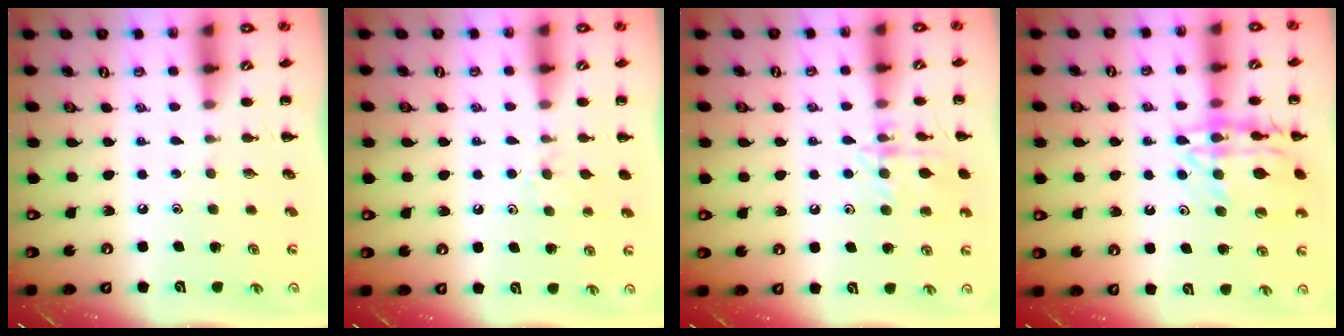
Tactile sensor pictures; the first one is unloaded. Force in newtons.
{"total": 5.7, "press": 5.4, "slide": 1.9}
{"total": 11.8, "press": 11.8, "slide": 0.5}
{"total": 16.1, "press": 16.0, "slide": 2.2}